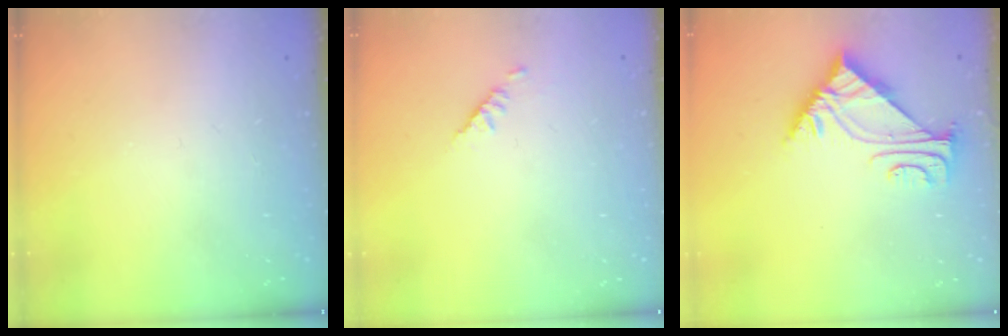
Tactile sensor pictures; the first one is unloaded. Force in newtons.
{"total": 1.9, "press": 1.8, "slide": 0.5}
{"total": 4.9, "press": 4.9, "slide": 0.7}